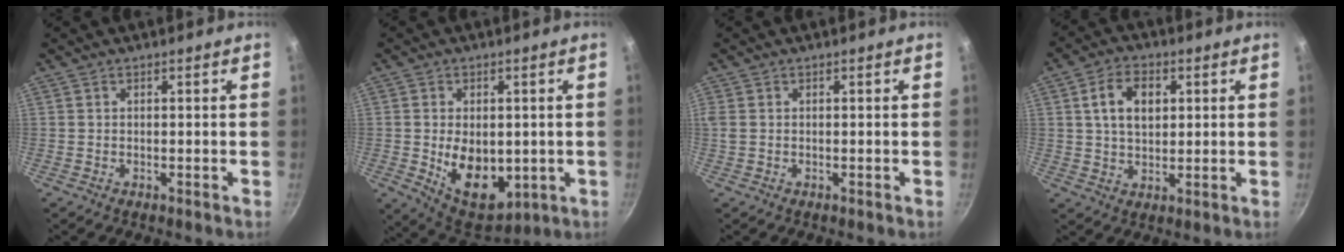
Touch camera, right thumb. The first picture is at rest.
{"total": 12.7, "force": [-1.2, 8.3, 9.5], "torque": [-0.117, -0.019, 0.004]}
{"total": 1.2, "force": [0.2, 0.9, 0.8], "torque": [-0.019, 0.001, 0.005]}
{"total": 8.3, "force": [2.1, 5.4, 5.9], "torque": [-0.089, 0.002, 0.034]}